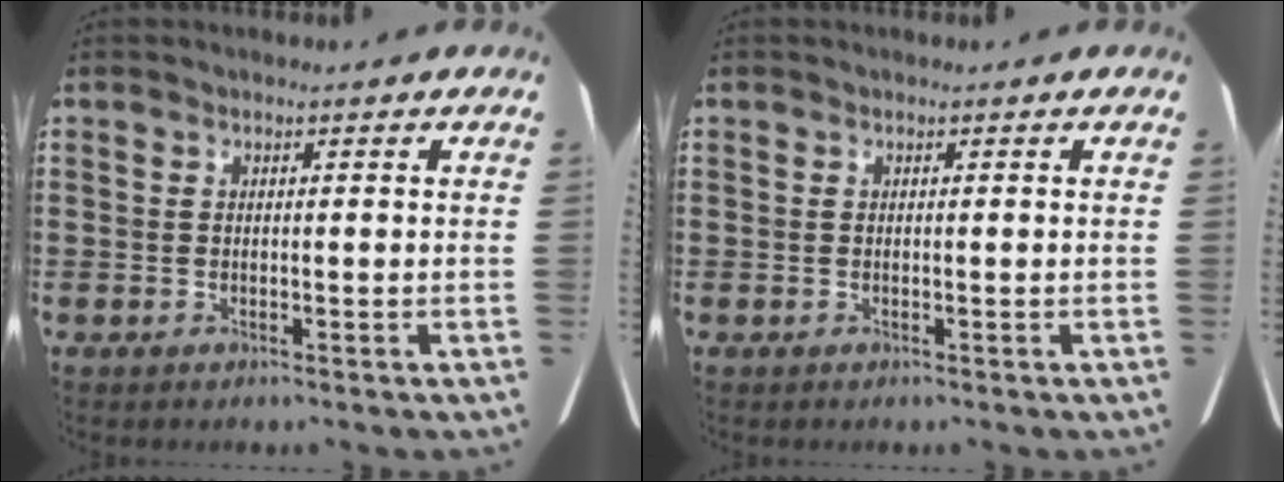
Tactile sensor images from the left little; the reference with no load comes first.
{"total": 0.0}